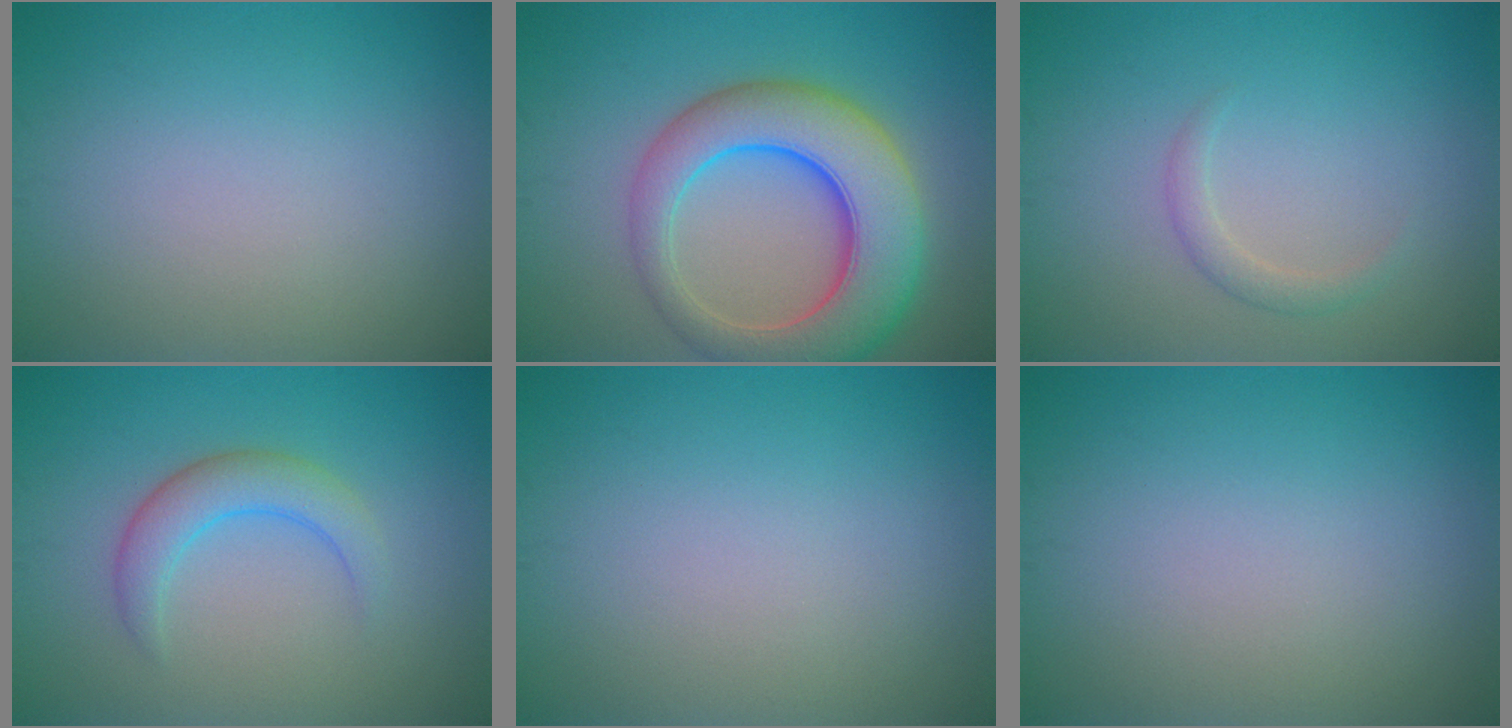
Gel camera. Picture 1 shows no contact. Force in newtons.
{"total": 9.5, "press": 9.5, "slide": 0.6}
{"total": 1.4, "press": 1.4, "slide": 0.1}
{"total": 3.2, "press": 3.2, "slide": 0.2}
{"total": 0.0}
{"total": 0.0}